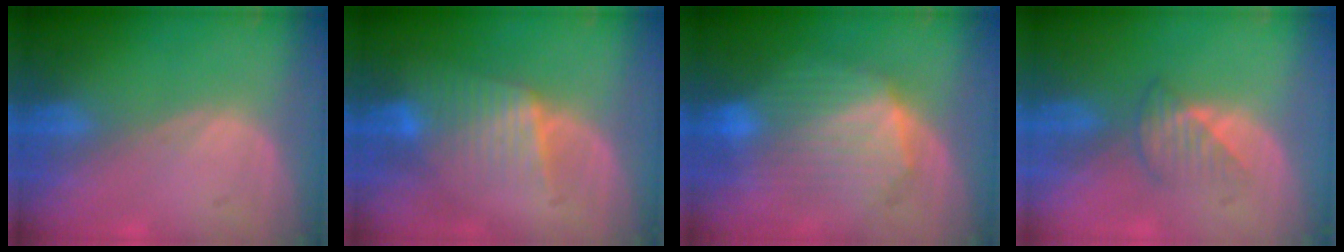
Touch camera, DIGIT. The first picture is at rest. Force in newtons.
{"total": 6.4, "press": 5.9, "slide": 2.5}
{"total": 8.2, "press": 8.2, "slide": 0.2}
{"total": 3.2, "press": 3.0, "slide": 1.0}